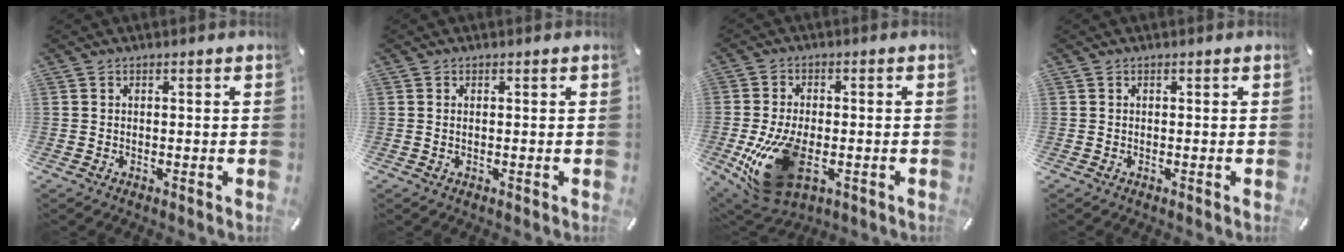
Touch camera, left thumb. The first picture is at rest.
{"total": 0.7, "force": [0.1, 0.1, 0.7], "torque": [-0.014, -0.002, 0.002]}
{"total": 16.7, "force": [-4.2, 9.5, 13.1], "torque": [-0.264, -0.006, -0.058]}
{"total": 0.0}